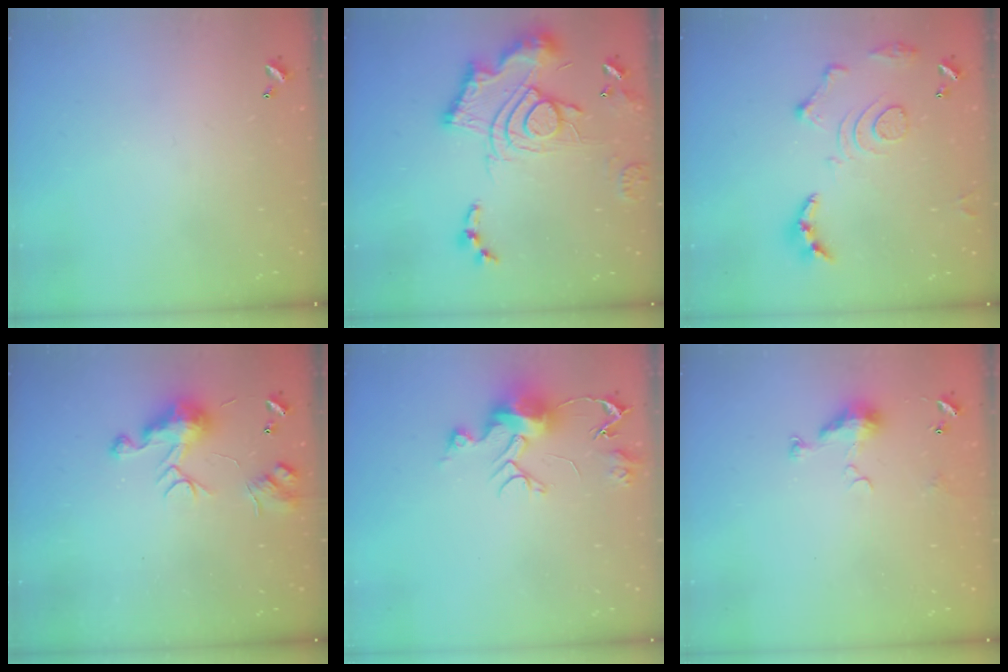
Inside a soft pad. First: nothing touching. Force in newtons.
{"total": 19.5, "press": 19.4, "slide": 2.0}
{"total": 13.7, "press": 13.6, "slide": 1.4}
{"total": 8.4, "press": 8.3, "slide": 0.4}
{"total": 10.8, "press": 10.8, "slide": 0.9}
{"total": 4.9, "press": 4.9, "slide": 0.7}